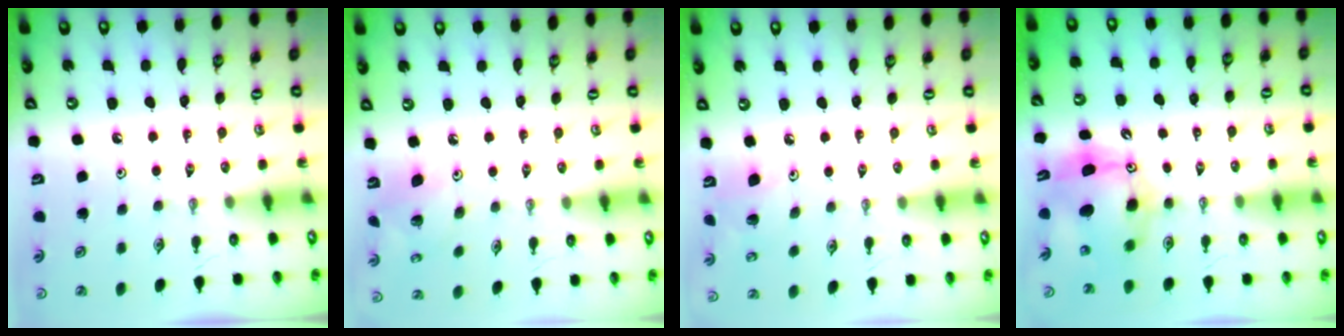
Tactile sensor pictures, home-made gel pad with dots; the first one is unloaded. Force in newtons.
{"total": 5.5, "press": 5.5, "slide": 0.3}
{"total": 6.2, "press": 6.0, "slide": 1.7}
{"total": 10.8, "press": 10.5, "slide": 2.6}